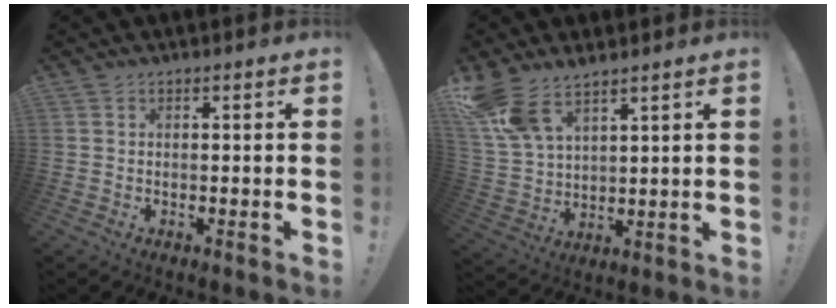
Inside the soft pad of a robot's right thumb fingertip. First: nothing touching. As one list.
[{"total": 11.1, "force": [8.4, 5.1, 5.2], "torque": [-0.116, -0.037, 0.167]}]